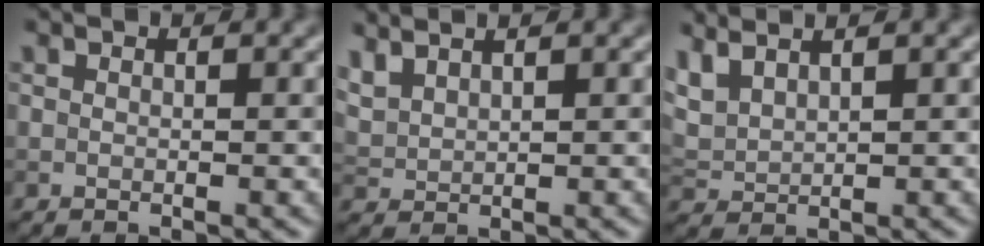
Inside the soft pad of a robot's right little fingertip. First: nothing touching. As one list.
[{"total": 2.6, "force": [2.2, 0.9, 1.2], "torque": [-0.033, 0.011, 0.049]}, {"total": 2.9, "force": [2.3, 1.0, 1.4], "torque": [-0.043, 0.010, 0.054]}]